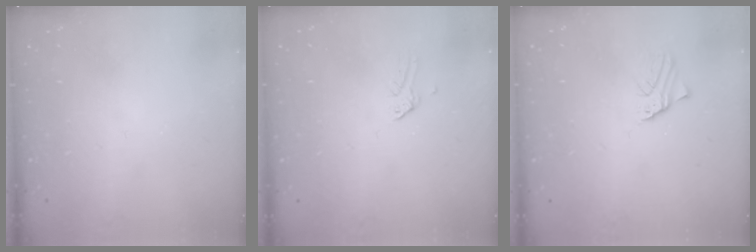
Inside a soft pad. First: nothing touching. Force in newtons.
{"total": 0.0}
{"total": 1.6, "press": 1.6, "slide": 0.3}